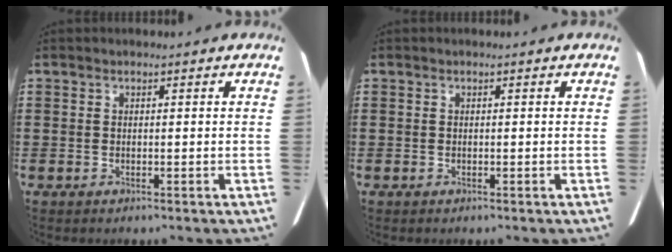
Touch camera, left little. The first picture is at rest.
{"total": 0.0}